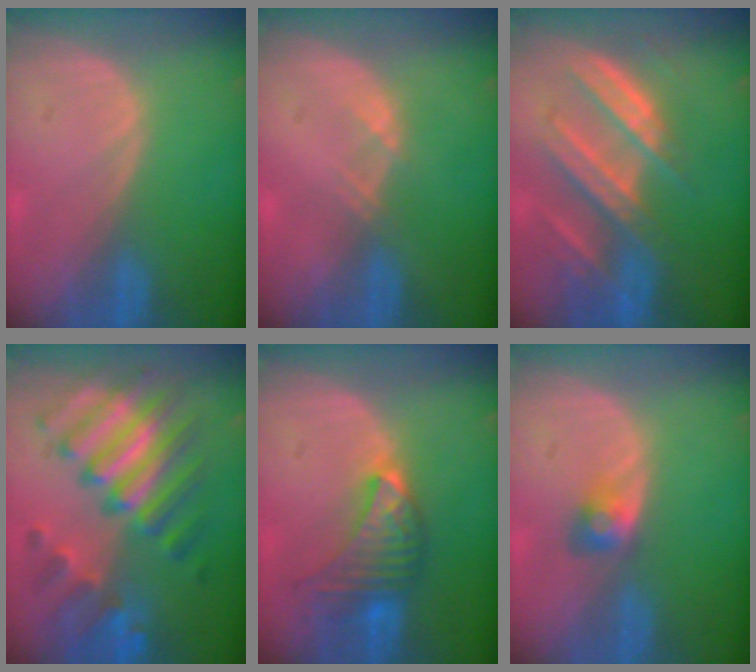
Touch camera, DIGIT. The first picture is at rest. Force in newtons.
{"total": 1.1, "press": 1.0, "slide": 0.2}
{"total": 9.0, "press": 8.2, "slide": 3.6}
{"total": 11.8, "press": 11.7, "slide": 1.2}
{"total": 7.0, "press": 7.0, "slide": 0.6}
{"total": 2.8, "press": 2.5, "slide": 1.2}